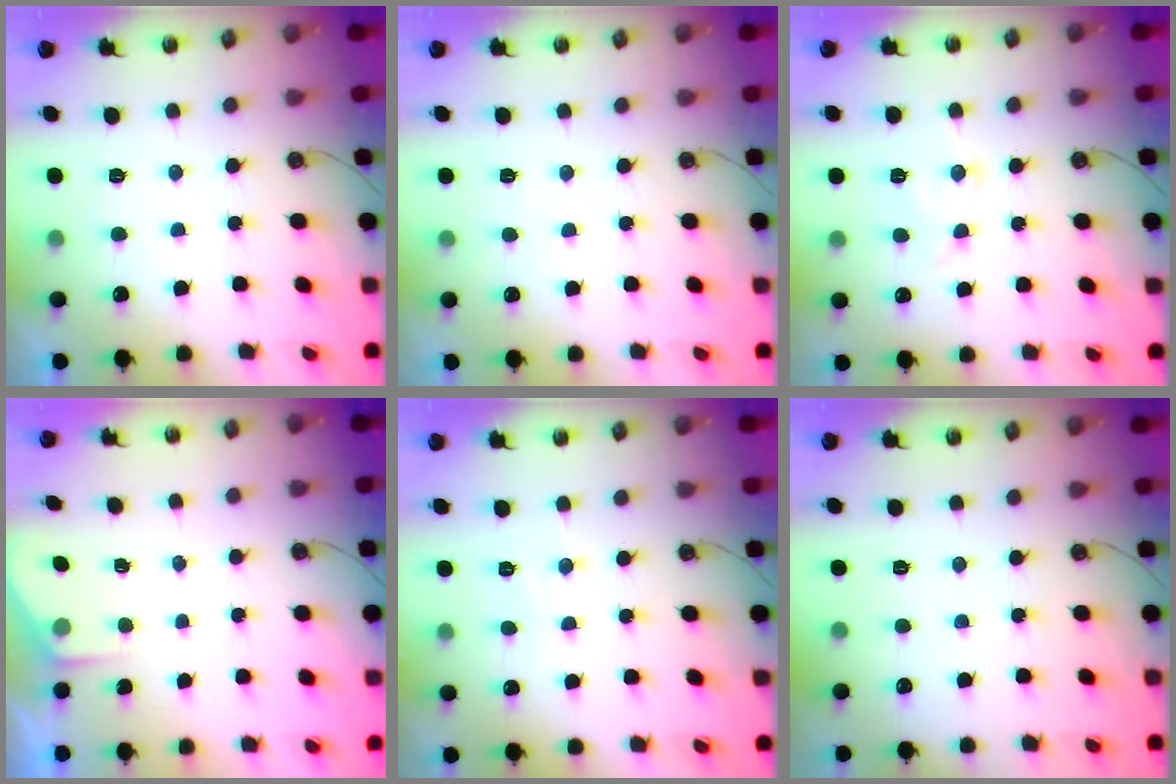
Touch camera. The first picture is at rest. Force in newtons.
{"total": 2.4, "press": 2.4, "slide": 0.4}
{"total": 8.0, "press": 7.9, "slide": 0.7}
{"total": 2.2, "press": 2.2, "slide": 0.3}
{"total": 4.8, "press": 4.8, "slide": 0.3}
{"total": 0.0}